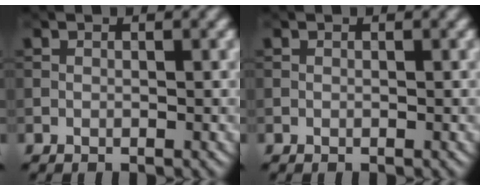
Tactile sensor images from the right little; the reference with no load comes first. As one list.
[{"total": 0.0}]